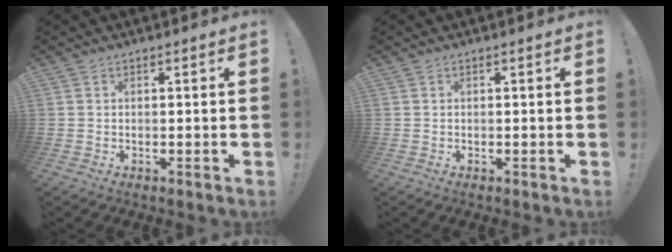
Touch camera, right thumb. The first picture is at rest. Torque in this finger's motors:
{"motor_torque": [0.00, 0.00, 0.09, -0.05, 0.01]}